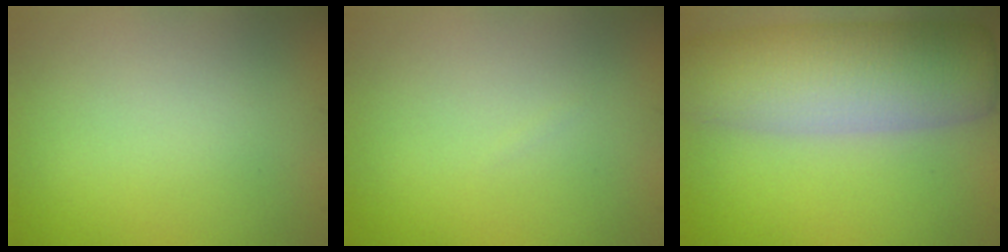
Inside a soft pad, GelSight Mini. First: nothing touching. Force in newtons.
{"total": 0.0}
{"total": 10.6, "press": 10.5, "slide": 0.5}